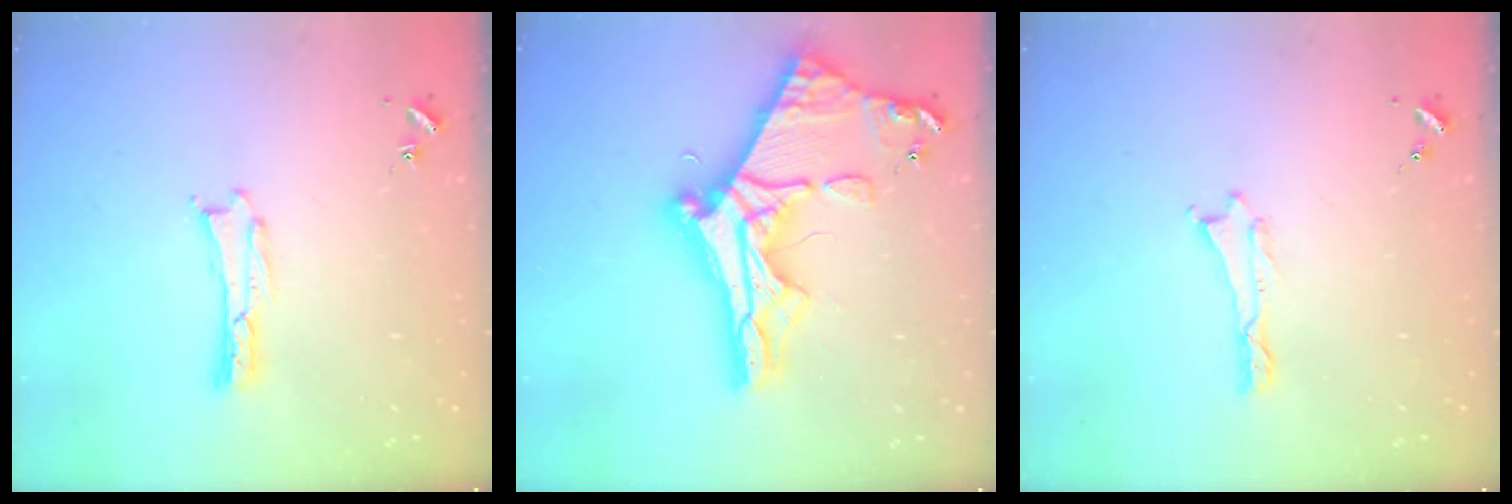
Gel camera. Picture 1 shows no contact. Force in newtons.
{"total": 12.1, "press": 12.0, "slide": 1.4}
{"total": 0.0}